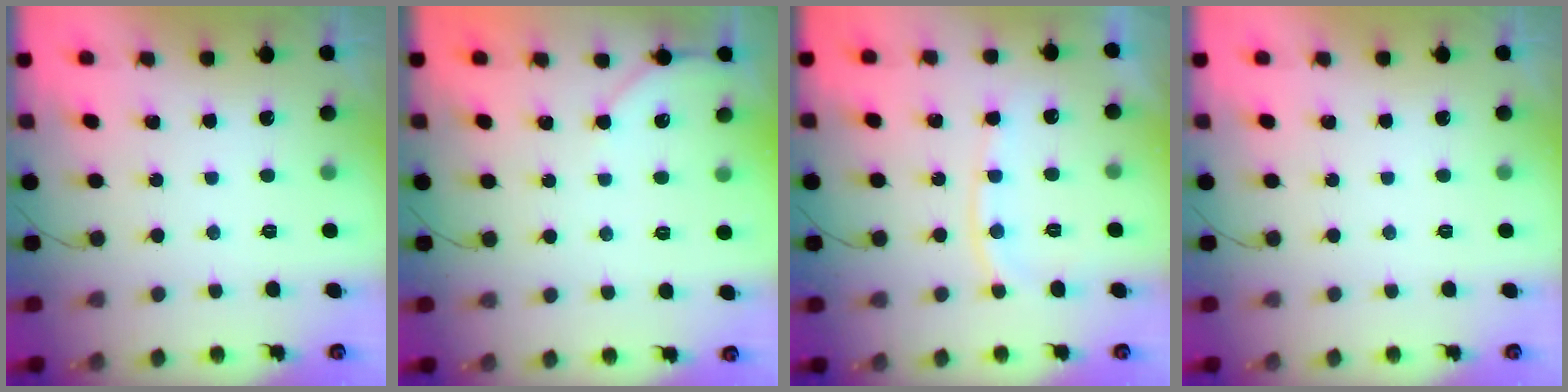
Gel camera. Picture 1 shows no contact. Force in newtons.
{"total": 3.2, "press": 3.2, "slide": 0.5}
{"total": 9.7, "press": 9.7, "slide": 1.3}
{"total": 0.0}